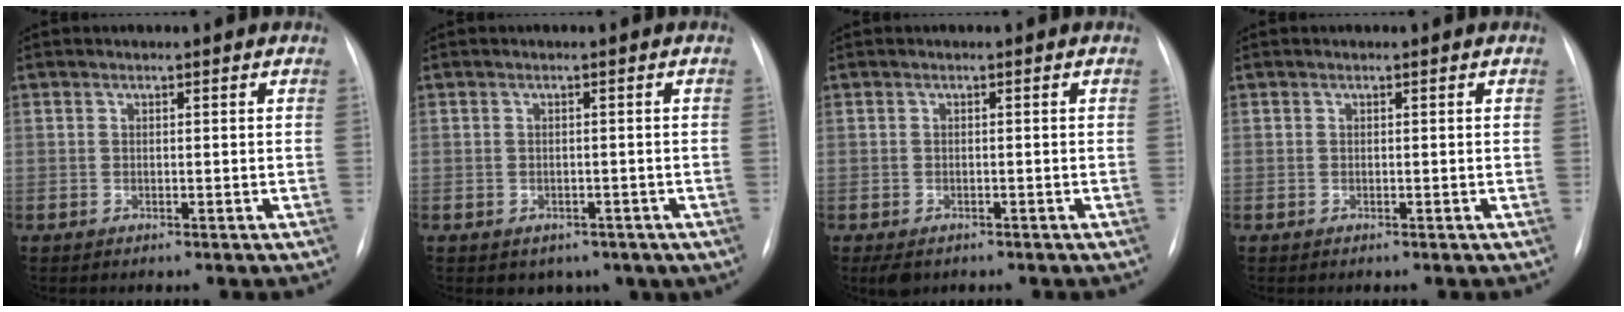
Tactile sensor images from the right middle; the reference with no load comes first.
{"total": 4.7, "force": [-2.6, 3.5, 1.8], "torque": [-0.016, 0.008, -0.021]}
{"total": 2.8, "force": [-1.9, 1.7, 1.2], "torque": [-0.016, -0.003, -0.021]}
{"total": 0.0}